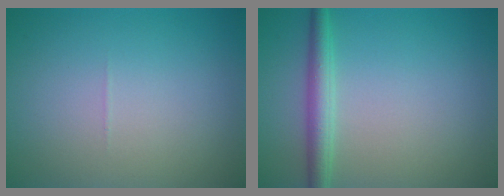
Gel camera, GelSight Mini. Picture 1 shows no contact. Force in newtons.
{"total": 2.7, "press": 2.7, "slide": 0.1}